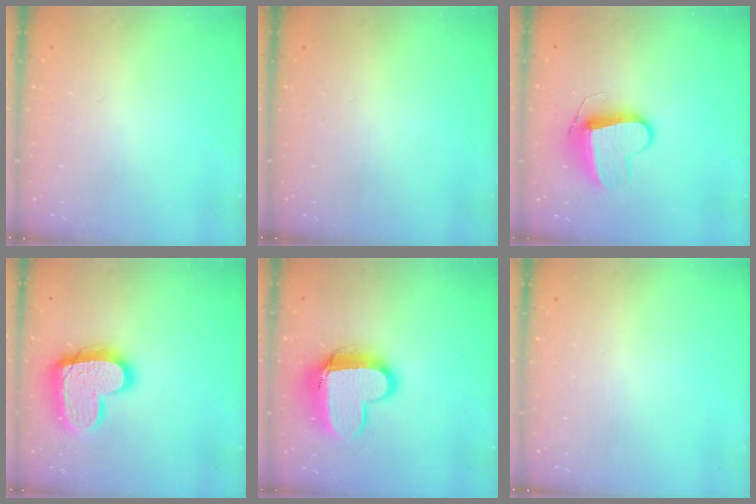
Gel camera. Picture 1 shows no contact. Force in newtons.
{"total": 0.0}
{"total": 9.9, "press": 9.9, "slide": 0.6}
{"total": 17.5, "press": 17.4, "slide": 1.3}
{"total": 13.5, "press": 13.5, "slide": 1.4}
{"total": 0.0}